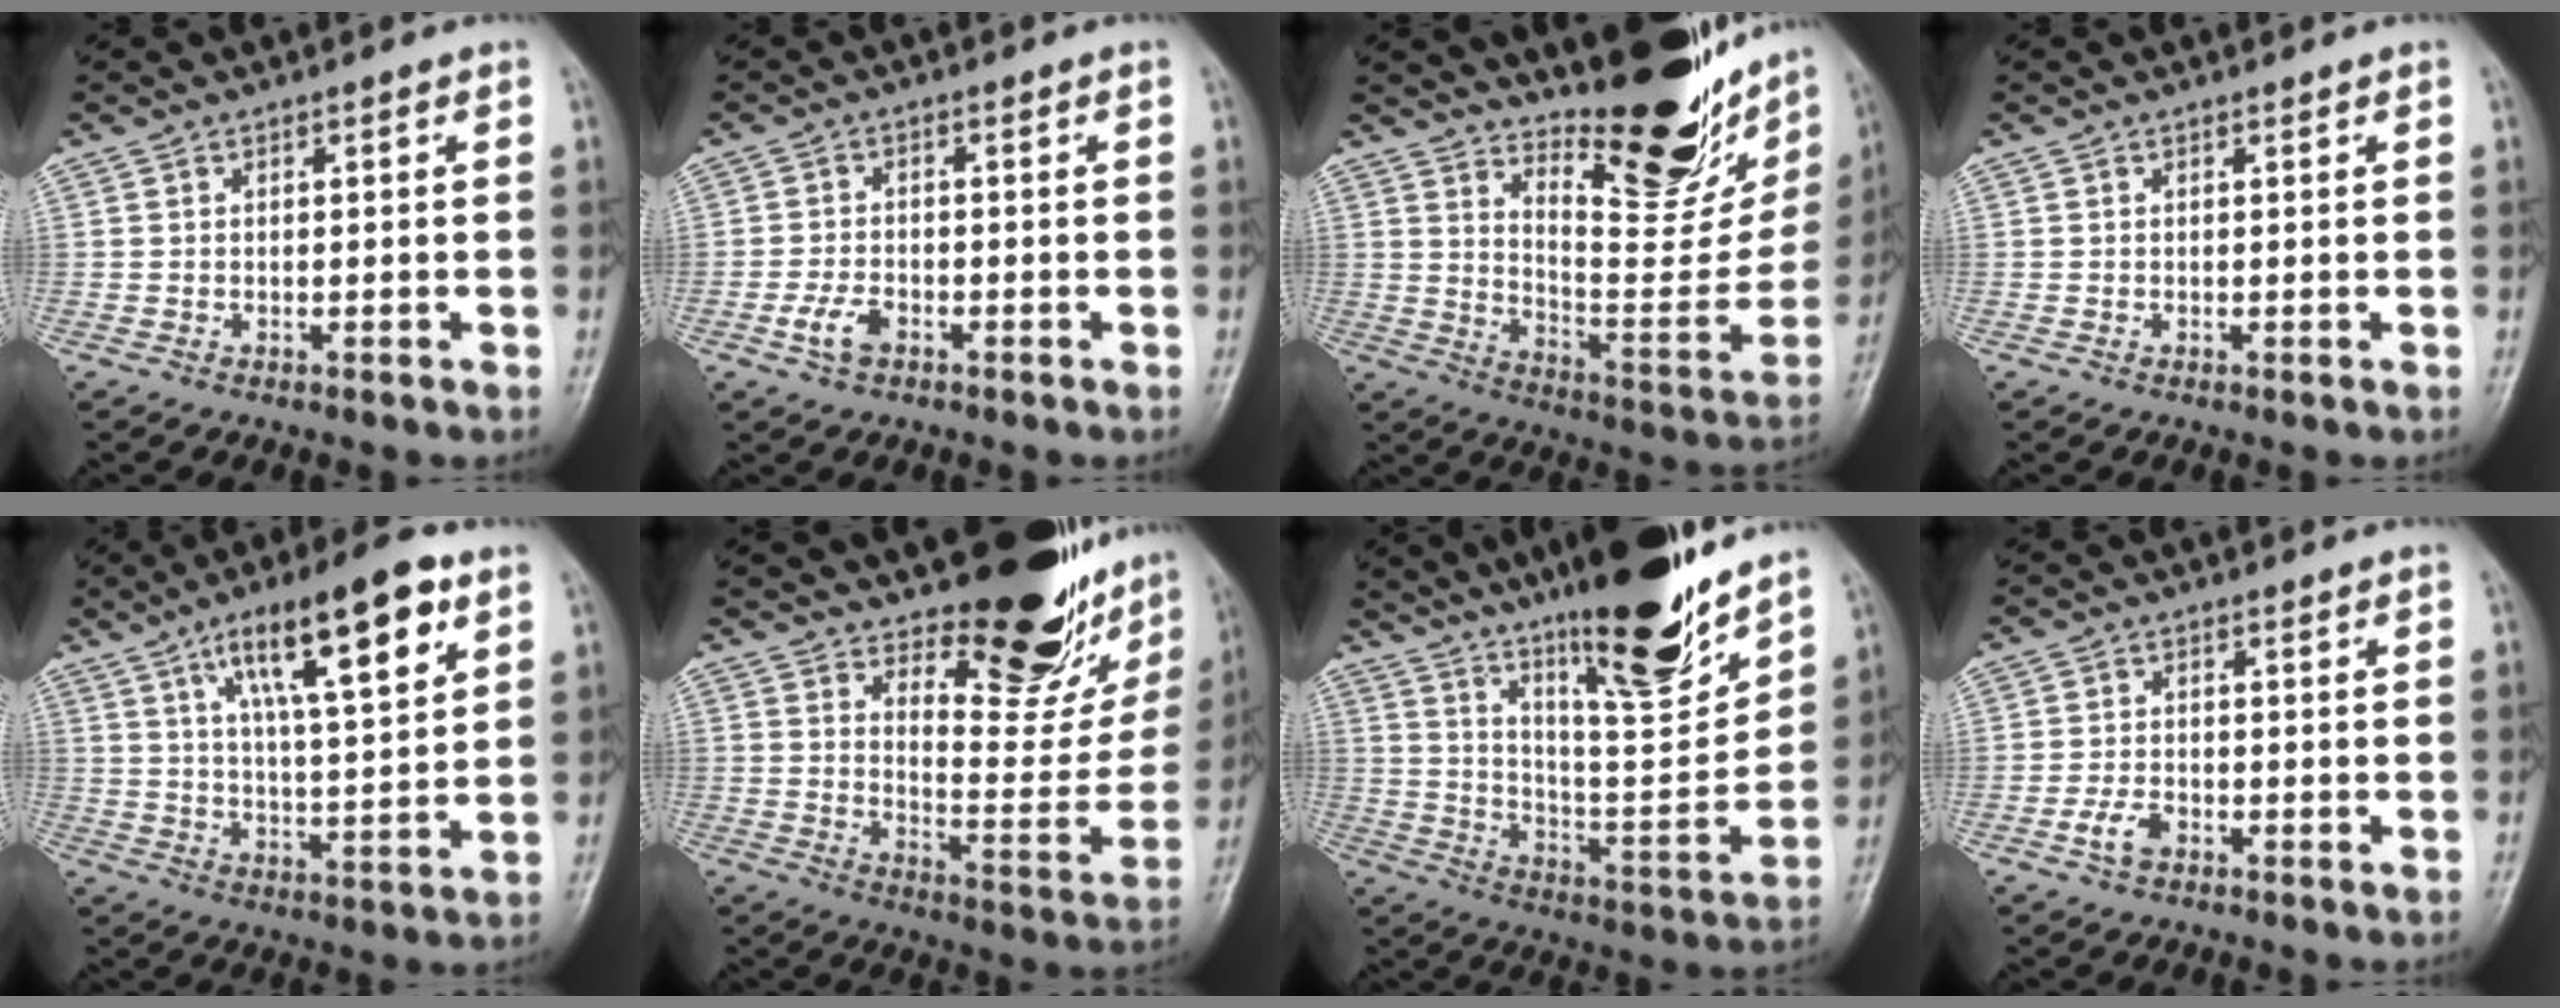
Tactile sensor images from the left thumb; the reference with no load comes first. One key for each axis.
{"total": 3.8, "fx": -1.8, "fy": 2.2, "fz": 2.4, "tx": -0.049, "ty": 0.009, "tz": -0.035}
{"total": 24.7, "fx": 18.0, "fy": 7.9, "fz": 15.0, "tx": -0.172, "ty": -0.127, "tz": 0.266}
{"total": 0.0}
{"total": 17.1, "fx": 8.3, "fy": 4.7, "fz": 14.1, "tx": -0.207, "ty": -0.025, "tz": 0.136}
{"total": 21.1, "fx": 15.8, "fy": 7.4, "fz": 11.9, "tx": -0.117, "ty": -0.131, "tz": 0.219}
{"total": 22.3, "fx": 16.2, "fy": 3.9, "fz": 14.8, "tx": -0.207, "ty": -0.088, "tz": 0.272}
{"total": 3.2, "fx": -1.6, "fy": 1.9, "fz": 2.0, "tx": -0.040, "ty": 0.008, "tz": -0.031}